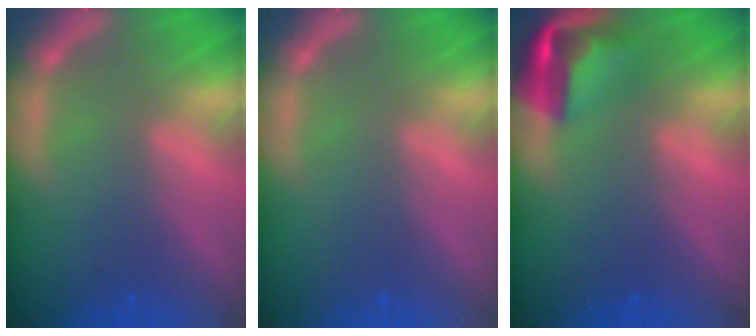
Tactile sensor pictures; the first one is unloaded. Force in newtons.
{"total": 0.0}
{"total": 5.5}